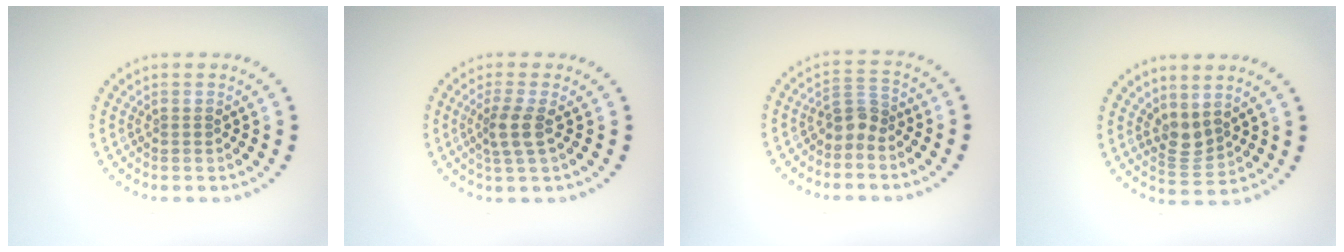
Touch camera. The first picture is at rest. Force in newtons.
{"total": 2.4, "press": 1.9, "slide": 1.5}
{"total": 2.3, "press": 1.7, "slide": 1.5}
{"total": 2.2, "press": 1.8, "slide": 1.4}